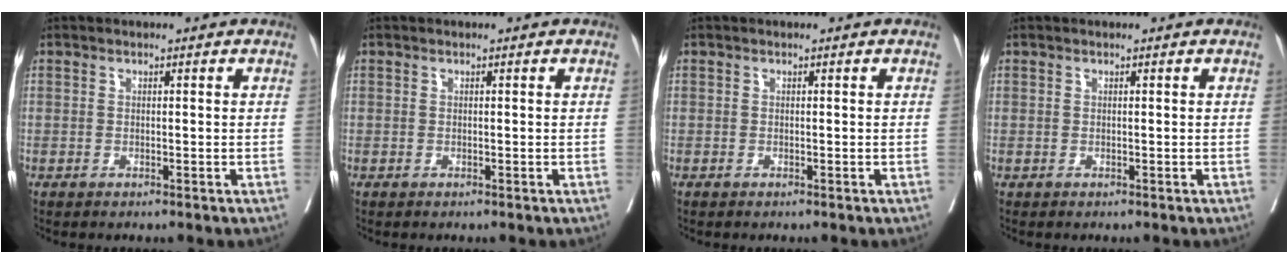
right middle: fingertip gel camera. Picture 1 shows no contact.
{"total": 0.0}
{"total": 0.0}
{"total": 0.0}